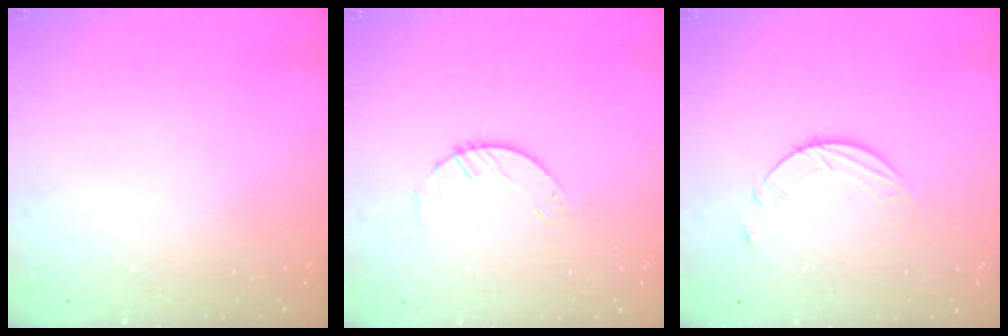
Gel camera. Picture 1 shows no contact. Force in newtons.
{"total": 1.7, "press": 1.7, "slide": 0.3}
{"total": 6.0, "press": 6.0, "slide": 0.6}